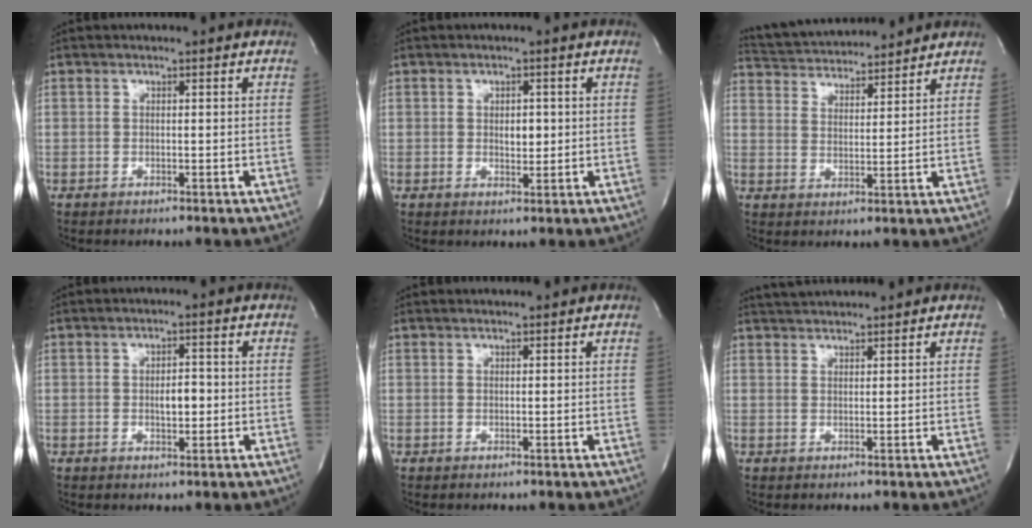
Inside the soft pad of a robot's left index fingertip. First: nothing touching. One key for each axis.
{"total": 2.3, "fx": 0.0, "fy": 1.3, "fz": 1.9, "tx": -0.027, "ty": -0.005, "tz": 0.001}
{"total": 12.5, "fx": 11.9, "fy": 1.8, "fz": 3.4, "tx": -0.065, "ty": 0.022, "tz": 0.190}
{"total": 2.8, "fx": -0.5, "fy": 1.2, "fz": 2.4, "tx": -0.039, "ty": -0.003, "tz": -0.006}
{"total": 0.7, "fx": 0.7, "fy": 0.0, "fz": 0.0, "tx": -0.006, "ty": 0.003, "tz": 0.015}
{"total": 4.1, "fx": 4.0, "fy": 0.1, "fz": 0.9, "tx": -0.020, "ty": 0.025, "tz": 0.070}